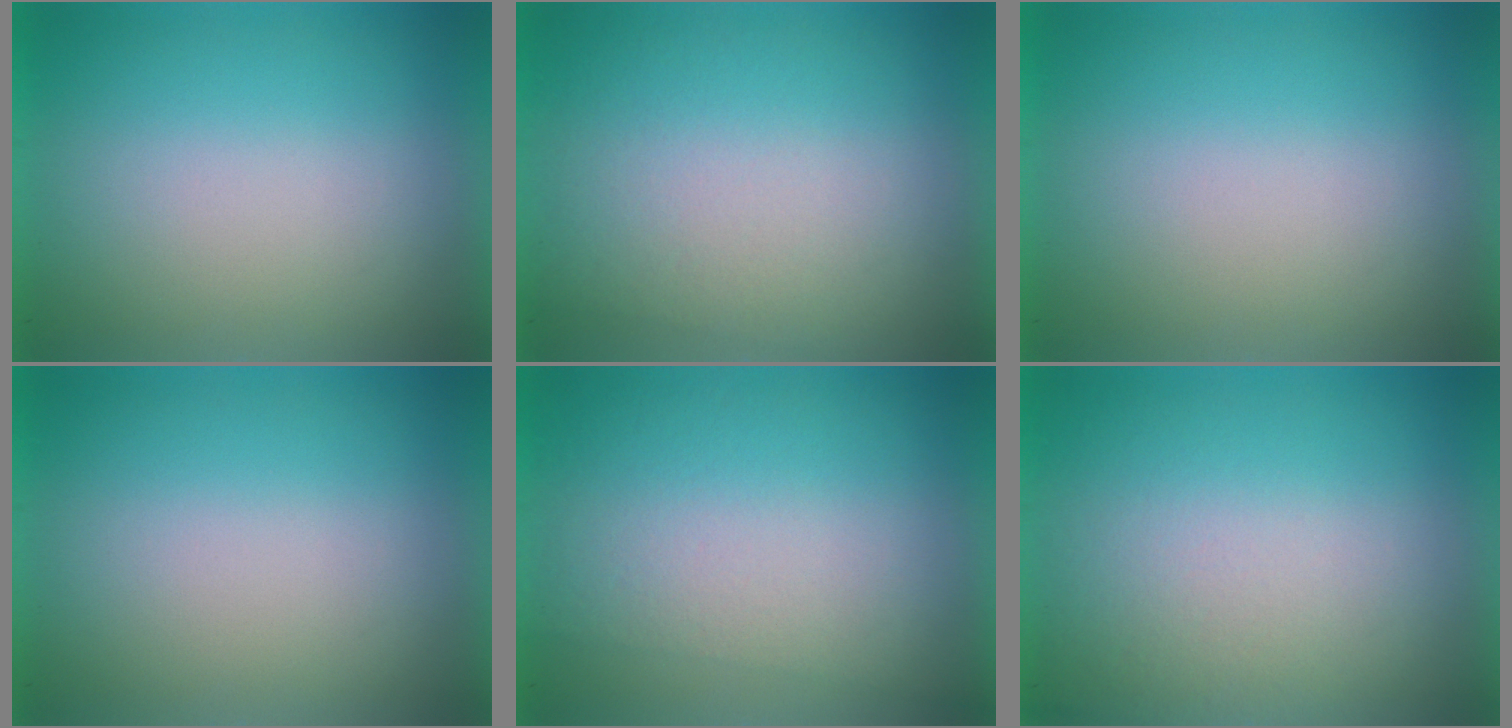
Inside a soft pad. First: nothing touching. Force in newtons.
{"total": 2.6}
{"total": 0.0}
{"total": 0.0}
{"total": 2.8}
{"total": 2.7}